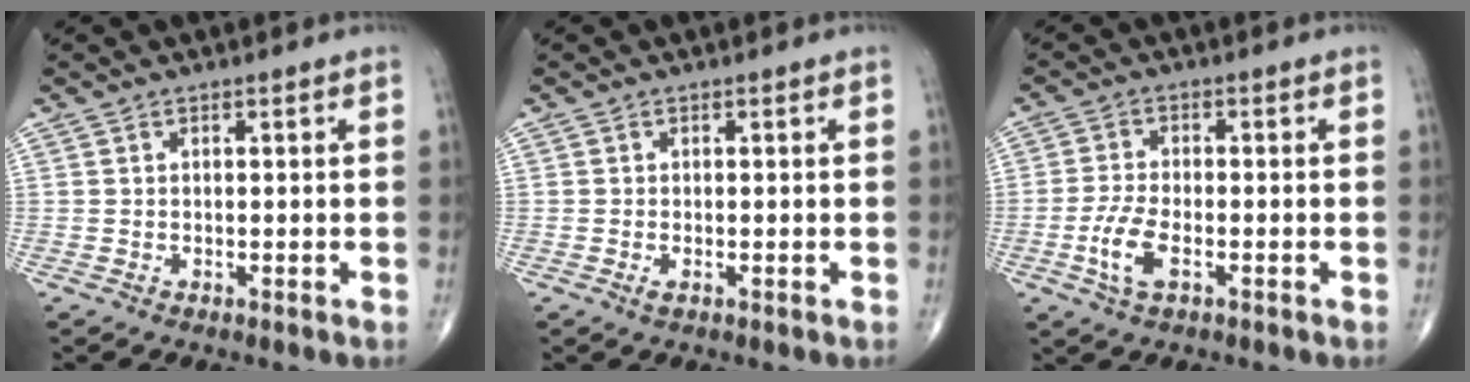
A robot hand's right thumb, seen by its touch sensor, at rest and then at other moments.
{"total": 0.8, "force": [-0.3, 0.3, 0.7], "torque": [-0.019, -0.003, -0.008]}
{"total": 5.9, "force": [-2.1, 2.5, 4.9], "torque": [-0.111, 0.006, -0.041]}